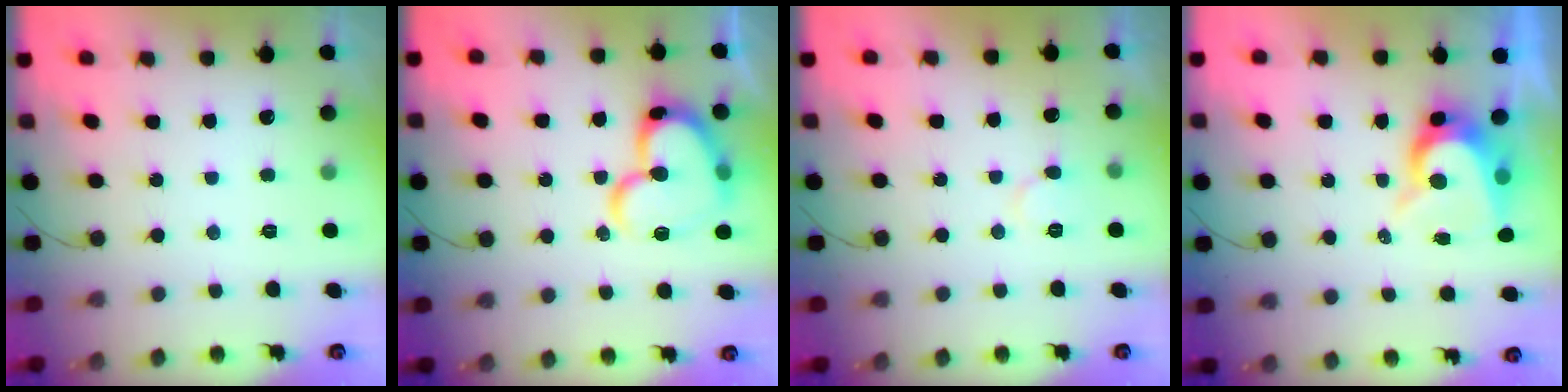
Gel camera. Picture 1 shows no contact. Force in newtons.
{"total": 20.2, "press": 20.1, "slide": 2.3}
{"total": 6.1, "press": 6.1, "slide": 0.5}
{"total": 7.7, "press": 7.7, "slide": 0.7}